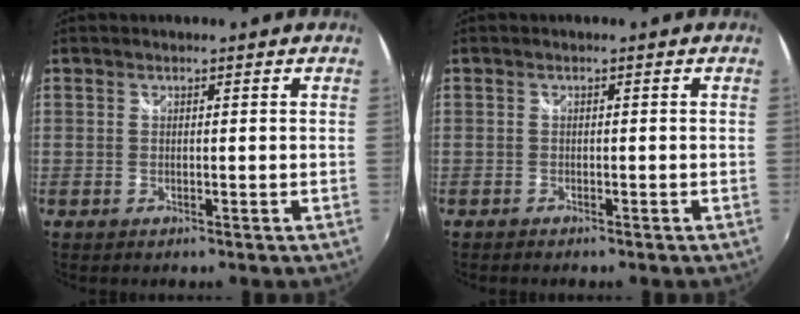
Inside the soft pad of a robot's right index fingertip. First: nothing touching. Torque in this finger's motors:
{"motor_torque": [0.05, -0.10, -0.15, 0.00]}